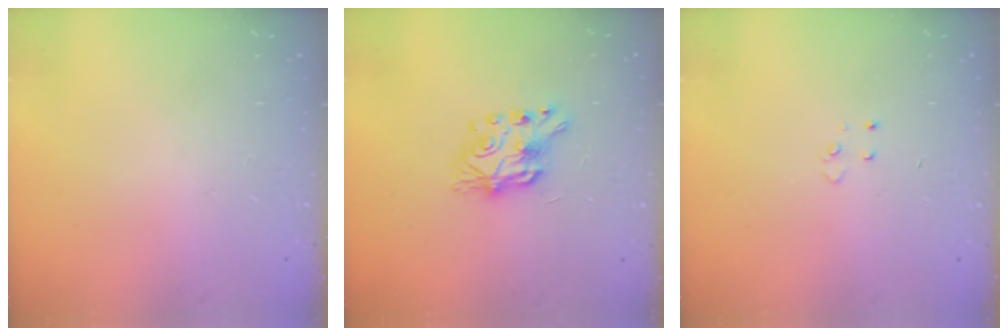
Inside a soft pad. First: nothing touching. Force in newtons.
{"total": 8.6, "press": 8.5, "slide": 0.8}
{"total": 3.5, "press": 3.4, "slide": 0.4}